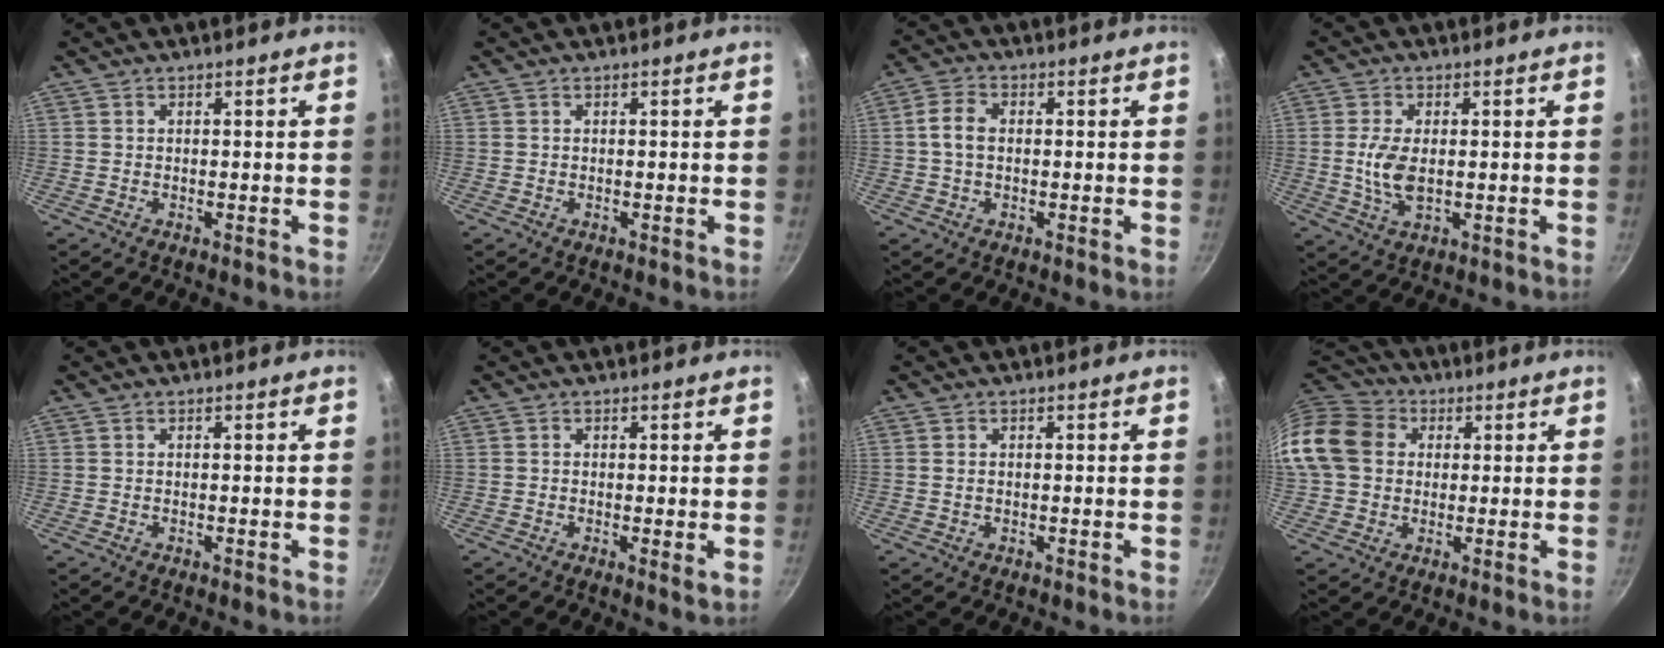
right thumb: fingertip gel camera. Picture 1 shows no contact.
{"total": 0.0}
{"total": 4.5, "force": [0.1, 3.0, 3.4], "torque": [-0.070, 0.011, -0.004]}
{"total": 6.1, "force": [0.0, 3.1, 5.3], "torque": [-0.110, -0.007, 0.001]}
{"total": 0.0}
{"total": 1.3, "force": [0.0, 0.2, 1.3], "torque": [-0.023, -0.009, -0.002]}
{"total": 0.9, "force": [0.1, 0.7, 0.5], "torque": [-0.008, 0.001, 0.001]}
{"total": 14.6, "force": [2.5, 12.1, 7.8], "torque": [-0.129, 0.026, 0.032]}